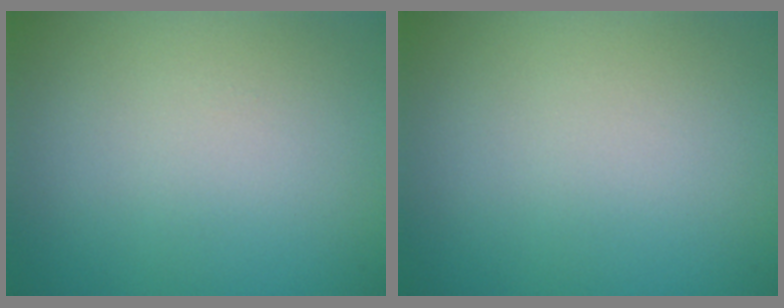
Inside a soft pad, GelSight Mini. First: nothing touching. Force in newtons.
{"total": 0.0}